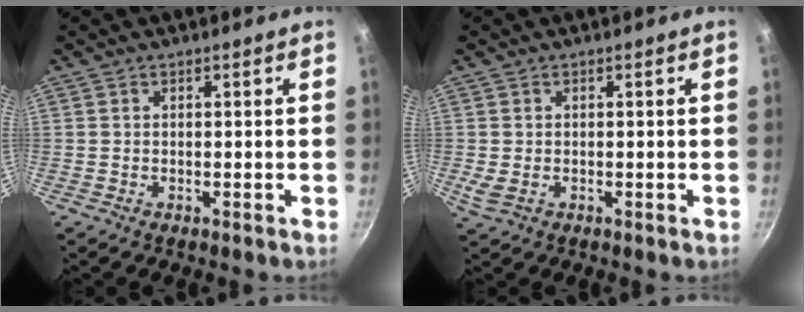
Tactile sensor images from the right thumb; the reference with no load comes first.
{"total": 2.1, "force": [-0.3, 1.4, 1.5], "torque": [-0.042, -0.002, -0.002]}